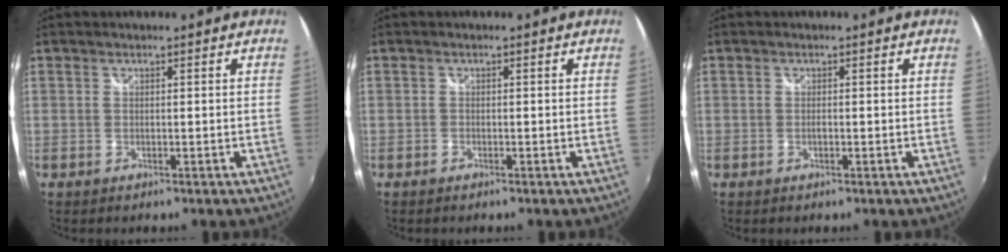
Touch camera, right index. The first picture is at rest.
{"total": 0.6, "force": [-0.5, 0.3, 0.1], "torque": [-0.004, -0.002, -0.013]}
{"total": 0.6, "force": [-0.3, 0.2, 0.5], "torque": [-0.011, -0.001, -0.006]}